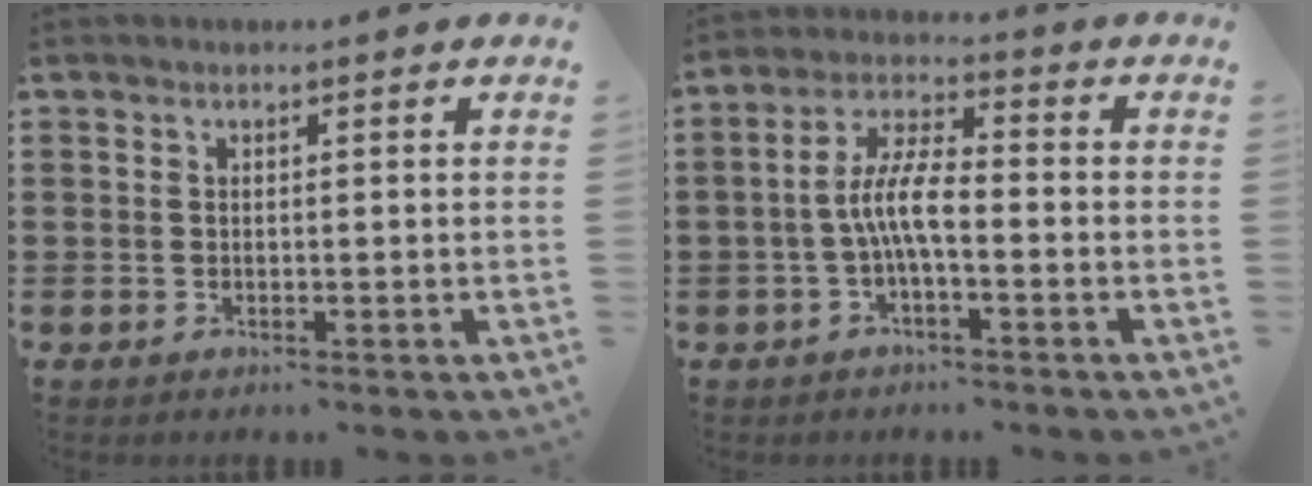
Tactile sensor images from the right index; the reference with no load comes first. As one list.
[{"total": 7.0, "force": [-1.6, 2.0, 6.5], "torque": [-0.141, -0.004, -0.035]}]